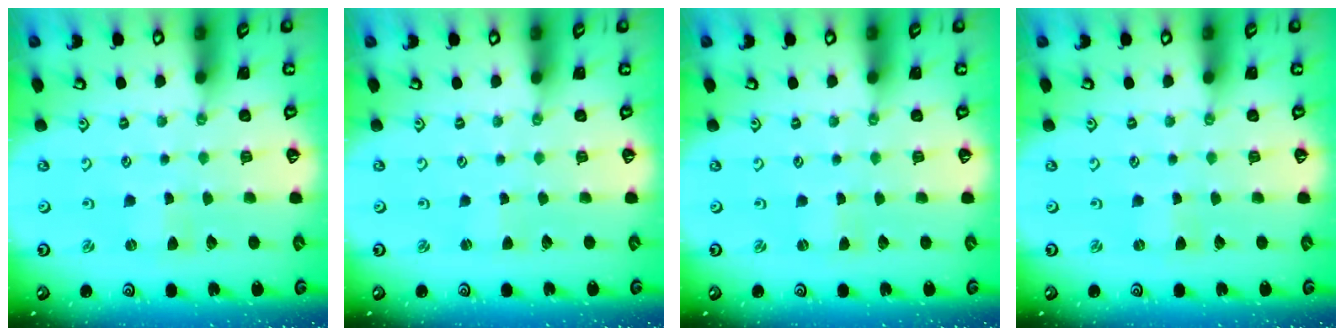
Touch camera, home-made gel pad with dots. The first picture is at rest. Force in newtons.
{"total": 0.9, "press": 0.9, "slide": 0.1}
{"total": 0.0}
{"total": 0.0}